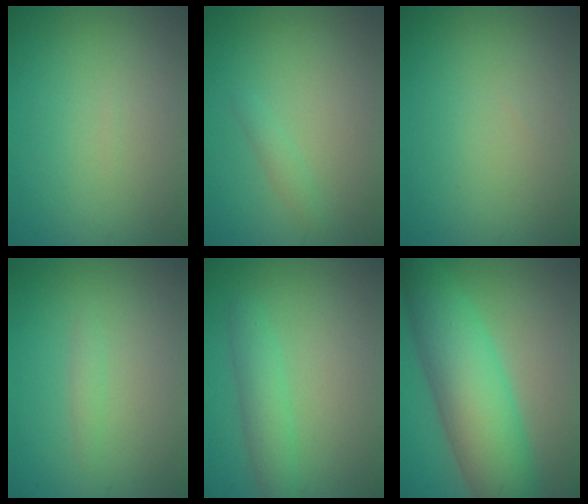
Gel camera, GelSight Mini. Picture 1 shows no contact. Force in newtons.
{"total": 1.0, "press": 1.0, "slide": 0.0}
{"total": 0.0}
{"total": 0.8, "press": 0.8, "slide": 0.0}
{"total": 2.4, "press": 2.4, "slide": 0.1}
{"total": 8.8, "press": 8.8, "slide": 0.2}